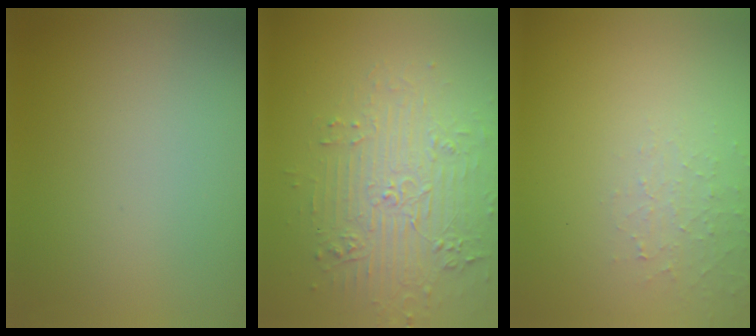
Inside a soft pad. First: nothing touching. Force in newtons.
{"total": 4.2, "press": 3.8, "slide": 1.8}
{"total": 1.8, "press": 1.8, "slide": 0.4}